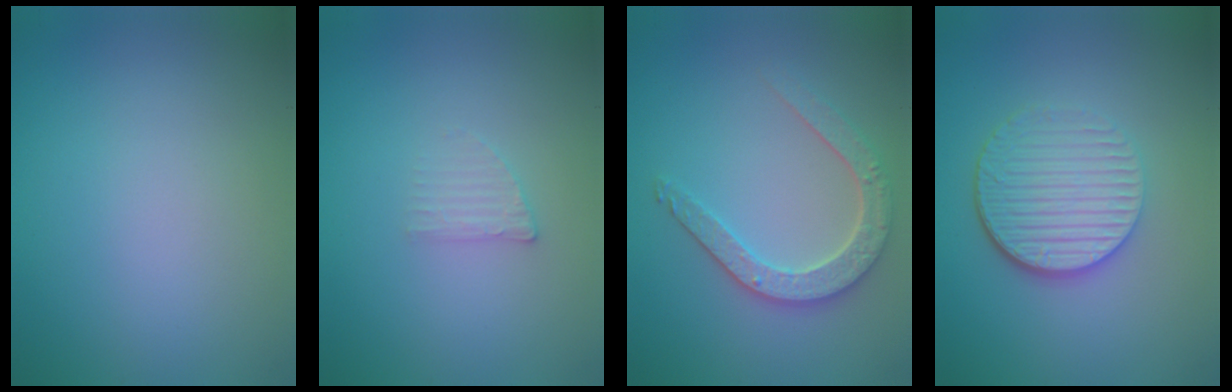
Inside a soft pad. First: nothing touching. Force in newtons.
{"total": 1.2, "press": 1.2, "slide": 0.3}
{"total": 3.6, "press": 3.2, "slide": 1.7}
{"total": 5.3, "press": 3.8, "slide": 3.6}